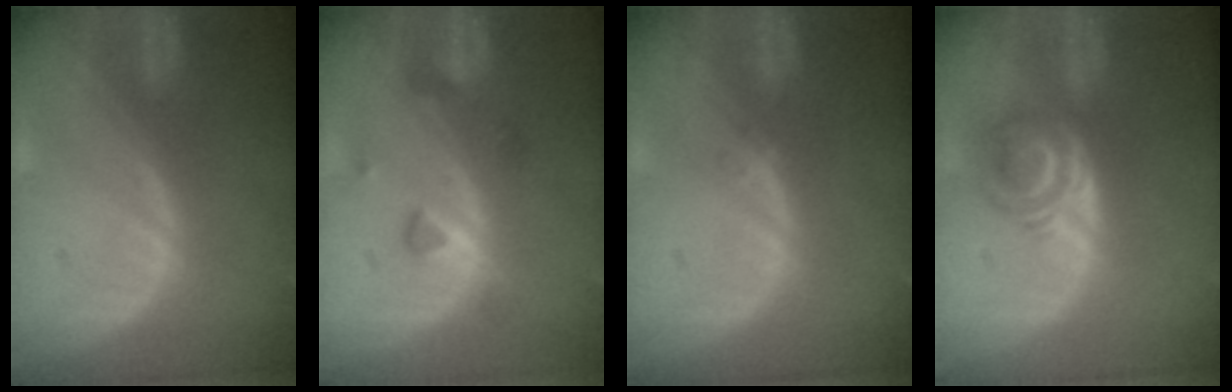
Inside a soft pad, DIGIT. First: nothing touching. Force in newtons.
{"total": 3.5, "press": 3.4, "slide": 0.8}
{"total": 0.8, "press": 0.7, "slide": 0.4}
{"total": 6.1, "press": 5.2, "slide": 3.3}